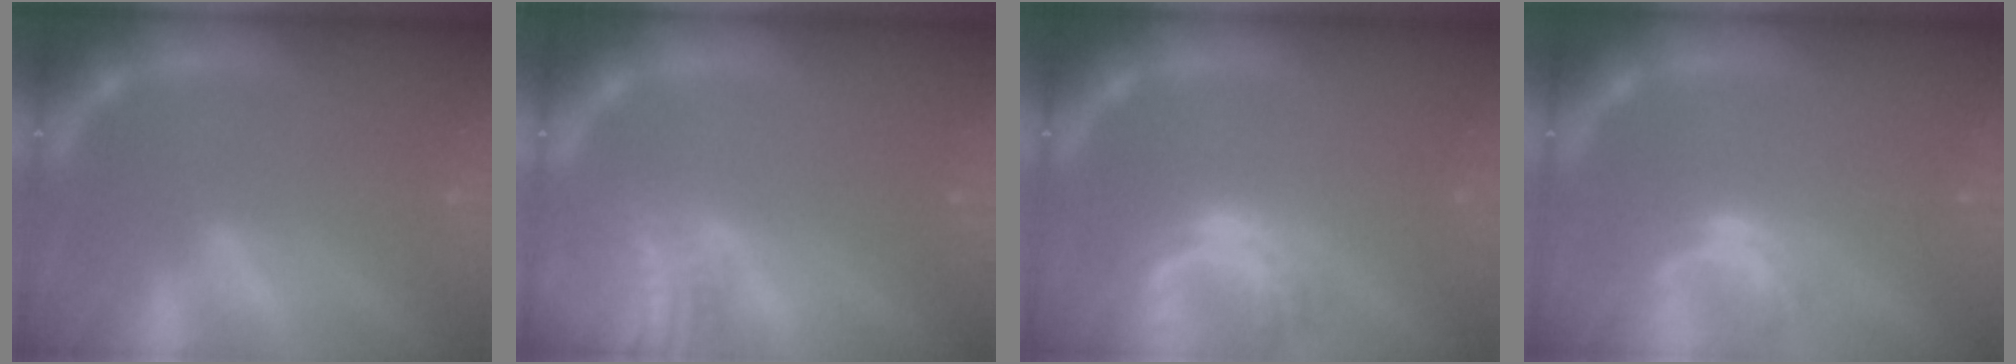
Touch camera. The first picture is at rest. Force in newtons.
{"total": 5.5}
{"total": 3.4}
{"total": 2.0}